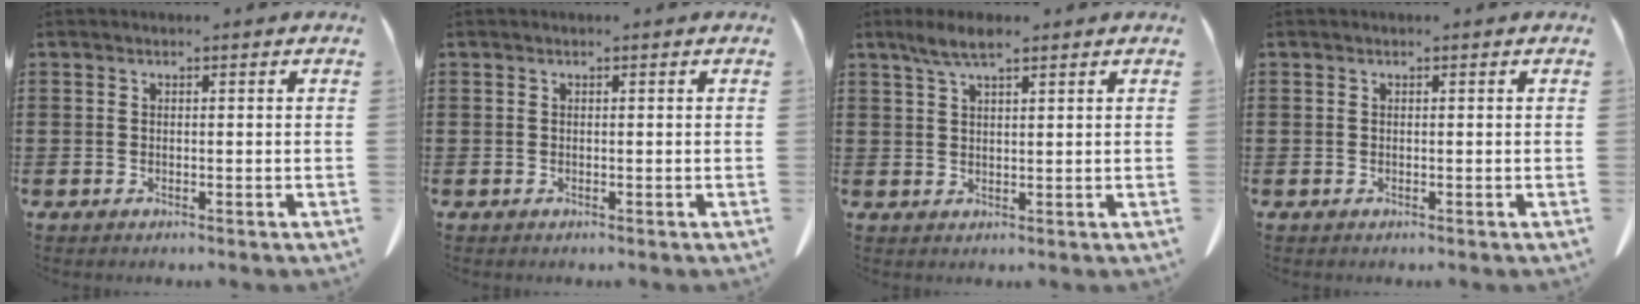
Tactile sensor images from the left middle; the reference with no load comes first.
{"total": 0.0}
{"total": 4.1, "force": [2.6, 0.8, 3.1], "torque": [-0.064, 0.002, 0.047]}
{"total": 0.0}